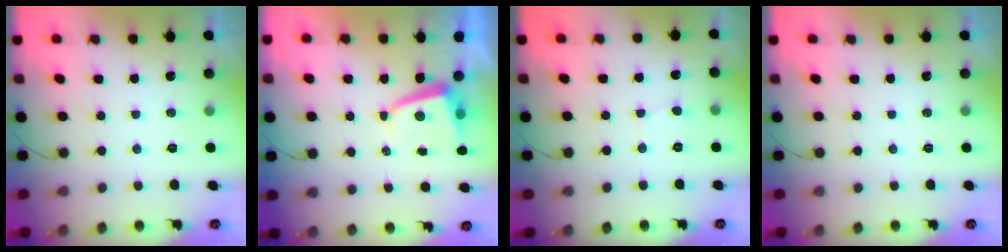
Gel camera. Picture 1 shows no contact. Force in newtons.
{"total": 2.7, "press": 2.6, "slide": 0.4}
{"total": 1.6, "press": 1.6, "slide": 0.1}
{"total": 0.0}